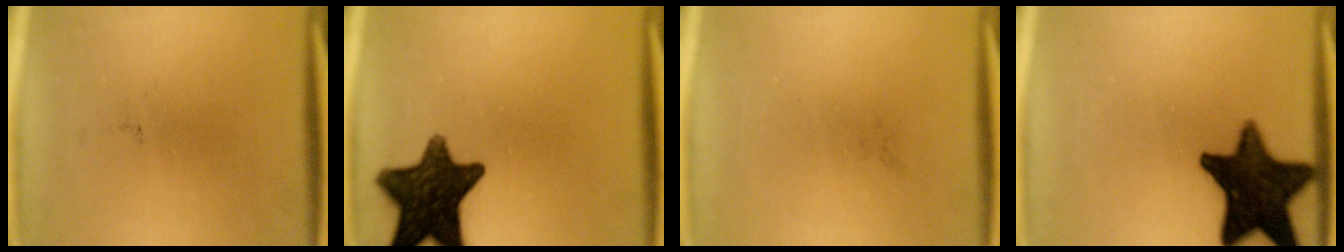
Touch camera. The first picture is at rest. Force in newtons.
{"total": 14.2}
{"total": 0.0}
{"total": 16.3}